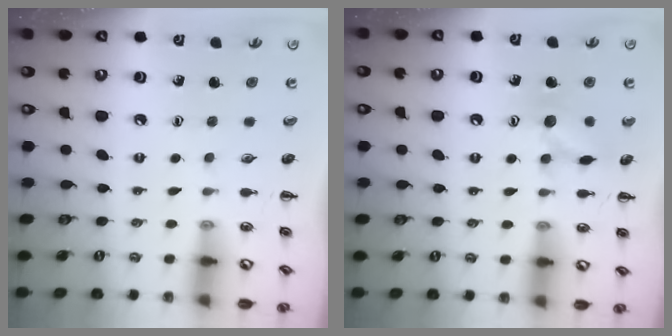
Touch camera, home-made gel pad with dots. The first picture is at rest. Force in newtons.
{"total": 9.7, "press": 9.6, "slide": 0.7}